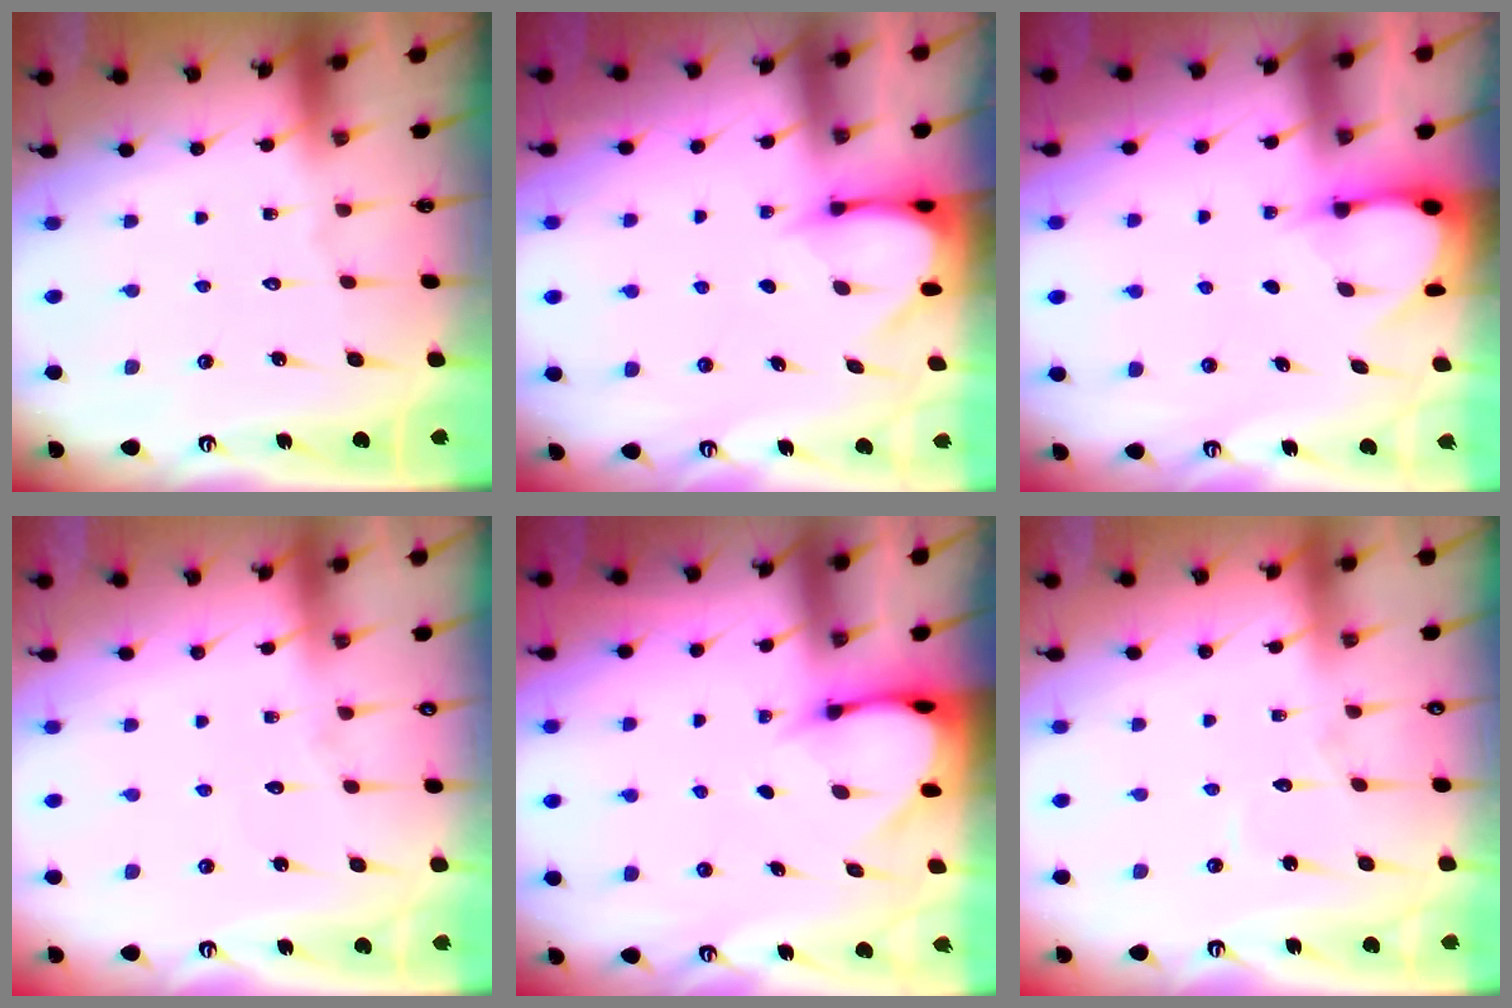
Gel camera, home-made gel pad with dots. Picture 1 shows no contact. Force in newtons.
{"total": 3.7, "press": 3.7, "slide": 0.2}
{"total": 3.1, "press": 3.1, "slide": 0.3}
{"total": 3.2, "press": 3.2, "slide": 0.4}
{"total": 3.3, "press": 3.3, "slide": 0.2}
{"total": 3.6, "press": 3.6, "slide": 0.4}